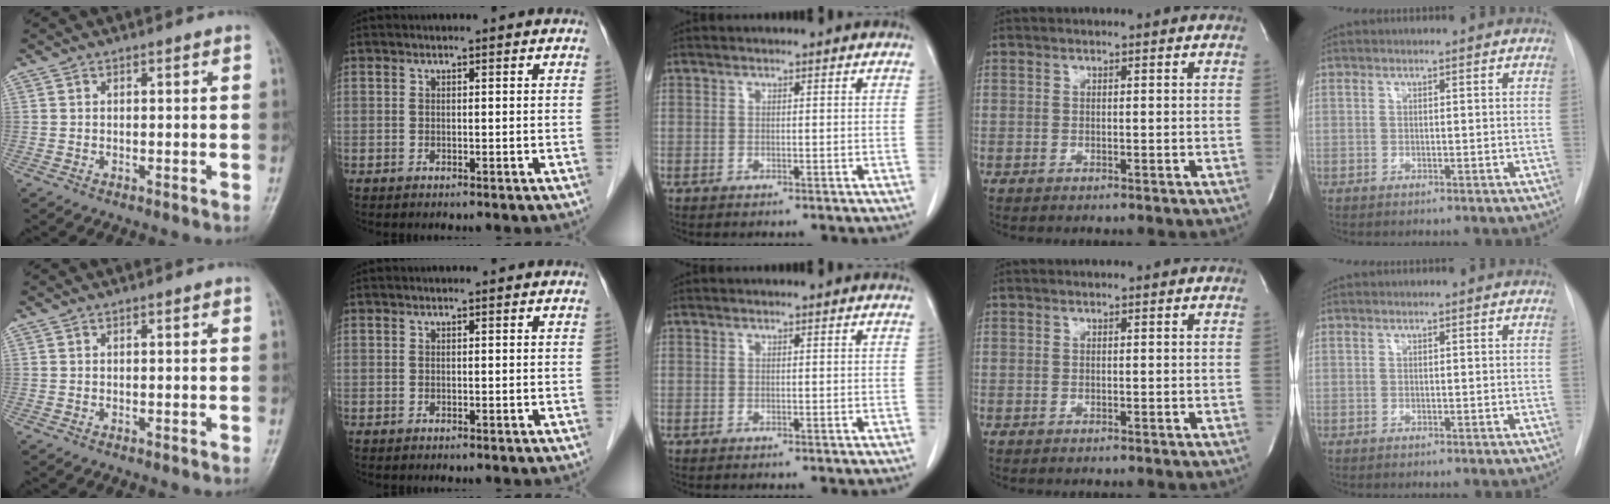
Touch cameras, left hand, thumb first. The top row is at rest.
{}